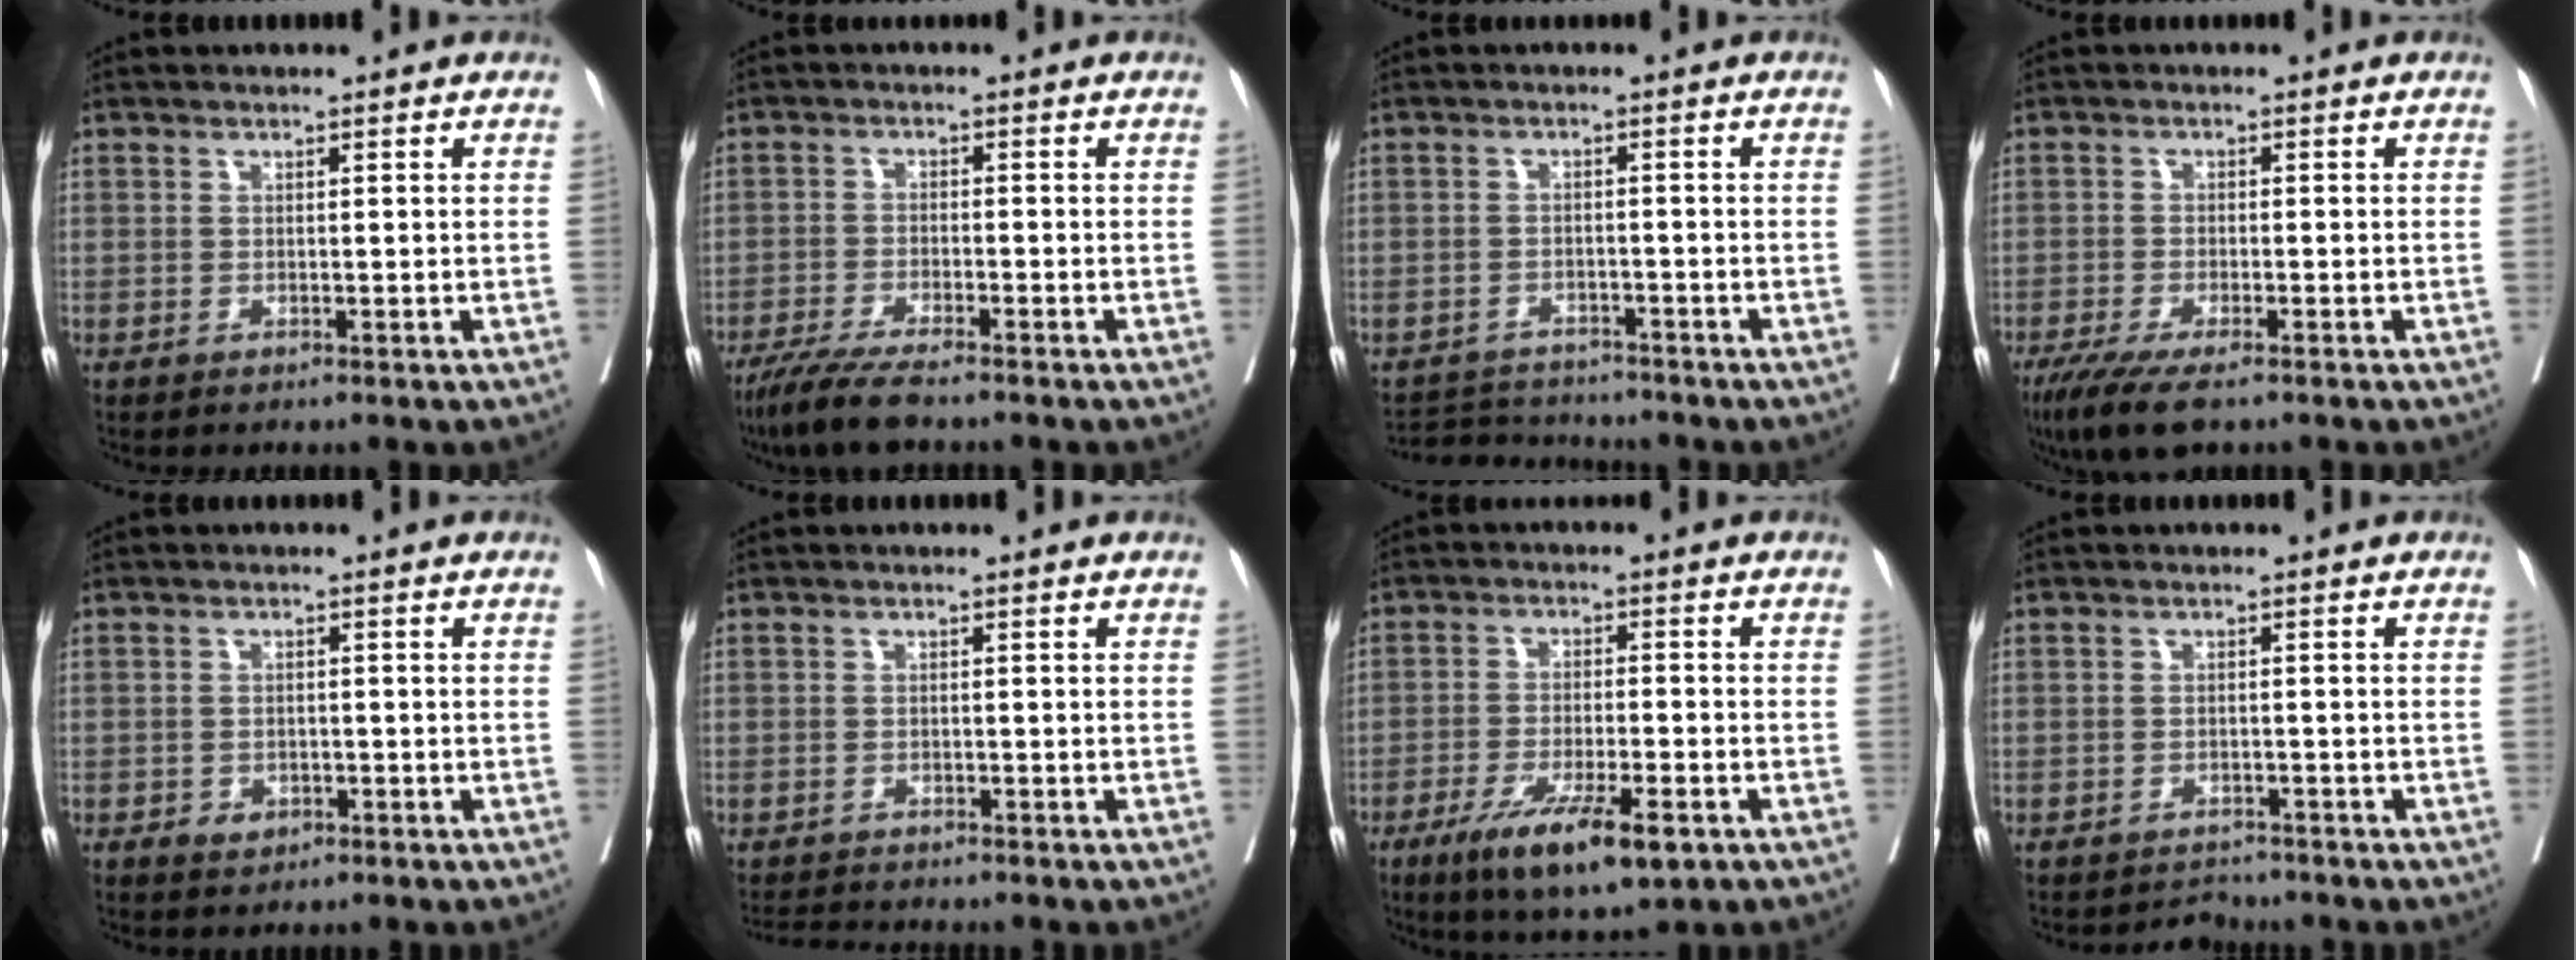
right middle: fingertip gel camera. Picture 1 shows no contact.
{"total": 6.7, "force": [-5.4, 0.2, 4.0], "torque": [-0.068, -0.019, -0.096]}
{"total": 5.2, "force": [-5.2, 0.6, -0.3], "torque": [0.005, 0.004, -0.084]}
{"total": 7.2, "force": [-5.1, 1.5, 4.9], "torque": [-0.080, -0.018, -0.084]}
{"total": 2.0, "force": [-1.0, 1.5, 0.8], "torque": [-0.010, 0.004, -0.009]}
{"total": 2.4, "force": [-2.4, -0.1, -0.1], "torque": [0.004, -0.013, -0.040]}
{"total": 10.6, "force": [-5.9, 2.1, 8.5], "torque": [-0.148, -0.022, -0.091]}
{"total": 2.4, "force": [-2.3, 0.6, -0.6], "torque": [0.007, -0.006, -0.036]}